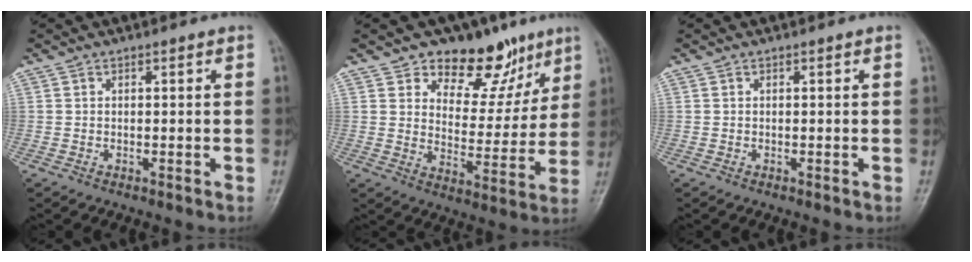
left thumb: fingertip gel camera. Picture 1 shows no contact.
{"total": 13.8, "force": [9.4, 8.1, 5.9], "torque": [-0.024, -0.050, 0.145]}
{"total": 0.0}